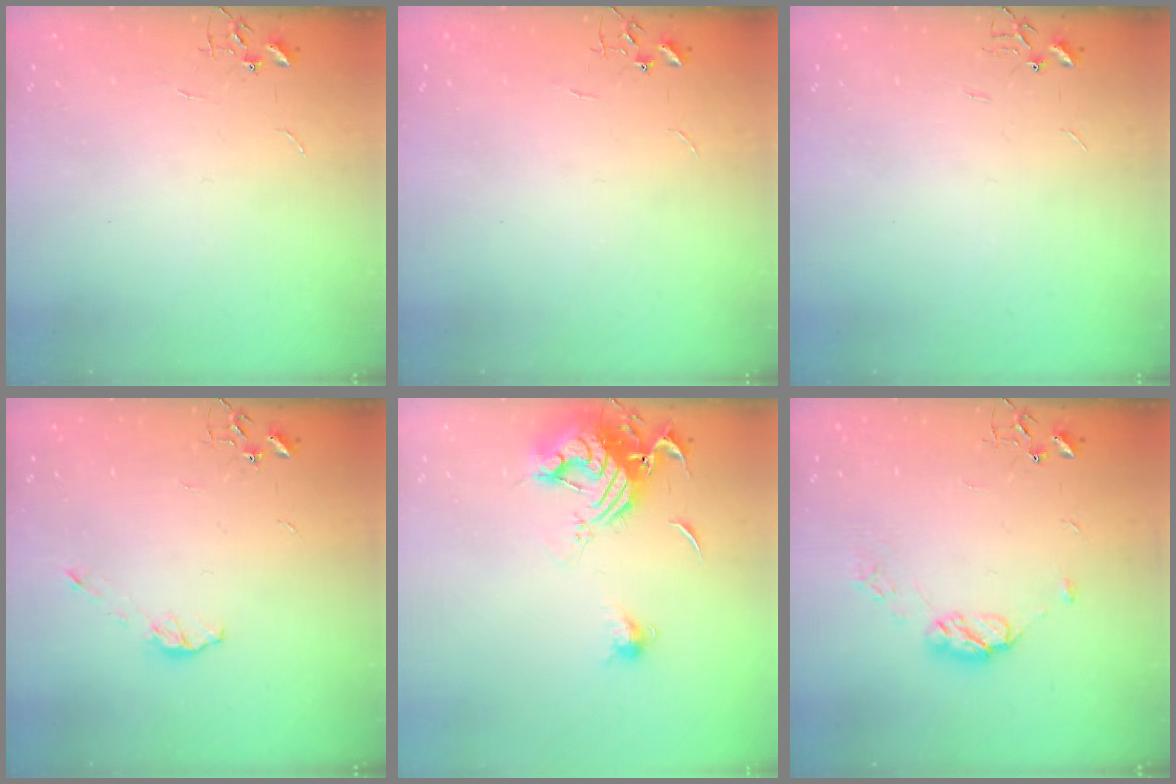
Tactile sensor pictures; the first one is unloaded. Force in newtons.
{"total": 0.0}
{"total": 0.0}
{"total": 5.1, "press": 5.0, "slide": 0.3}
{"total": 13.4, "press": 13.4, "slide": 1.5}
{"total": 8.0, "press": 8.0, "slide": 0.5}